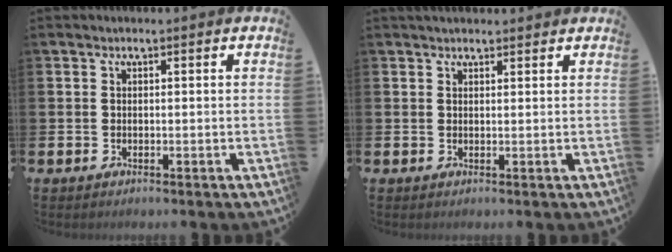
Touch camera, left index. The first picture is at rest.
{"total": 1.6, "force": [1.5, 0.4, 0.2], "torque": [0.003, -0.001, 0.025]}